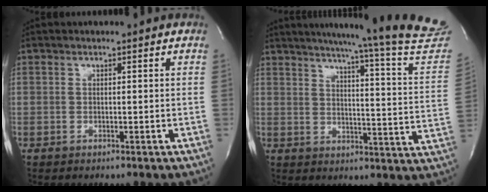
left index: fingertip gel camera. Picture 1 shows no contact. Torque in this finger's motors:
{"motor_torque": [0.23, -0.24, 0.22, 0.07]}